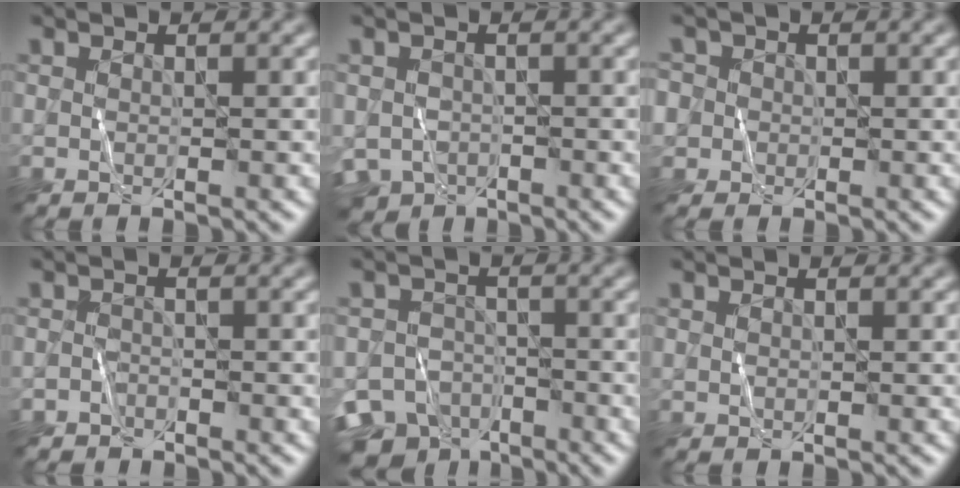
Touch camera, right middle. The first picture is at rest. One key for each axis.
{"total": 3.8, "fx": -2.2, "fy": 2.6, "fz": 1.5, "tx": -0.026, "ty": -0.011, "tz": -0.044}
{"total": 3.7, "fx": 0.6, "fy": 3.5, "fz": 1.0, "tx": -0.013, "ty": 0.027, "tz": -0.011}
{"total": 1.1, "fx": -0.9, "fy": 0.6, "fz": -0.1, "tx": 0.004, "ty": 0.006, "tz": -0.017}
{"total": 8.6, "fx": -6.3, "fy": 5.2, "fz": 2.6, "tx": -0.035, "ty": -0.017, "tz": -0.107}
{"total": 0.0}